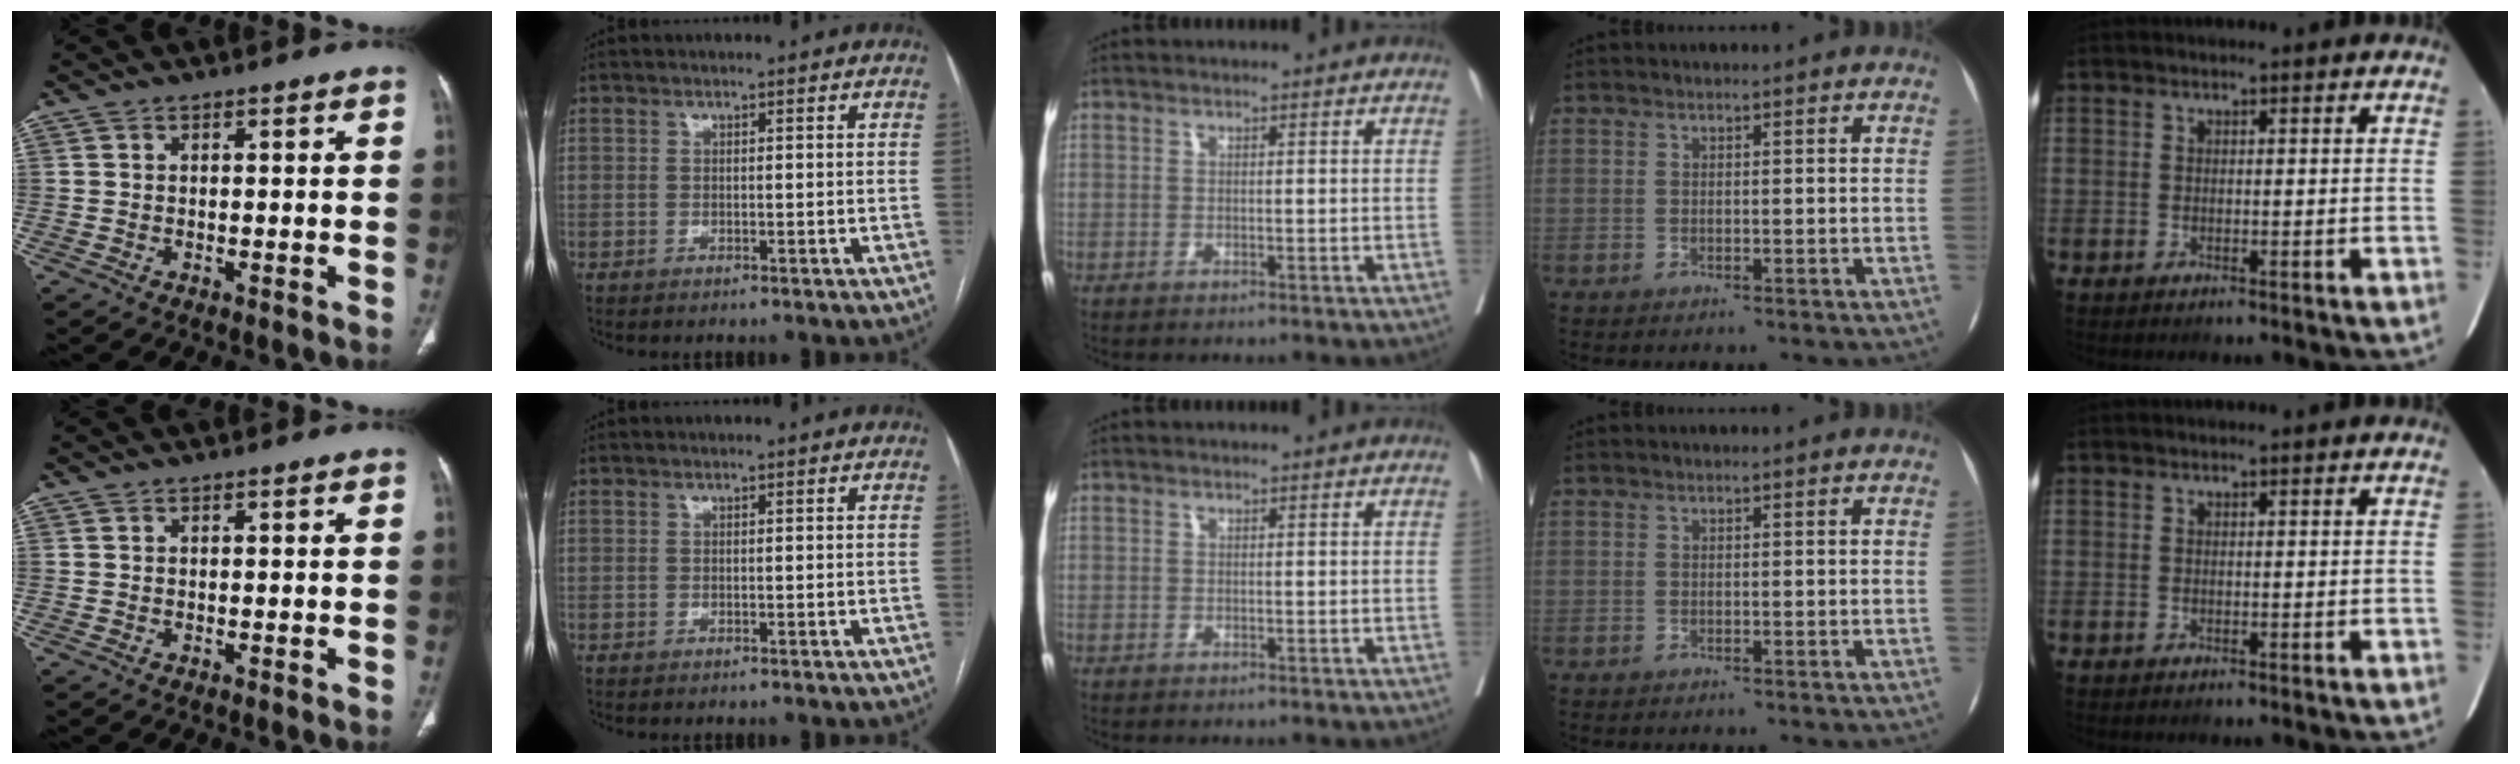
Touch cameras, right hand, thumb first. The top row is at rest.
{}